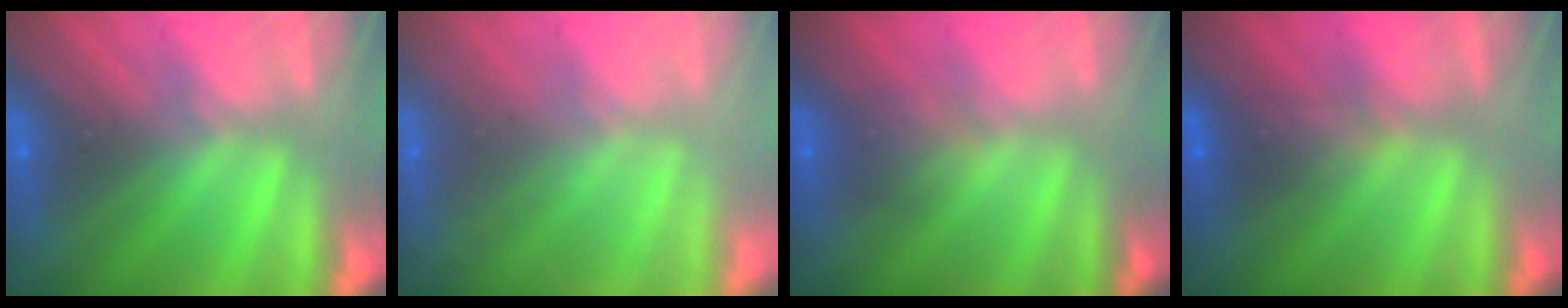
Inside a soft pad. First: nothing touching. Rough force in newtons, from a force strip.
{"total": 1.8}
{"total": 1.6}
{"total": 2.3}